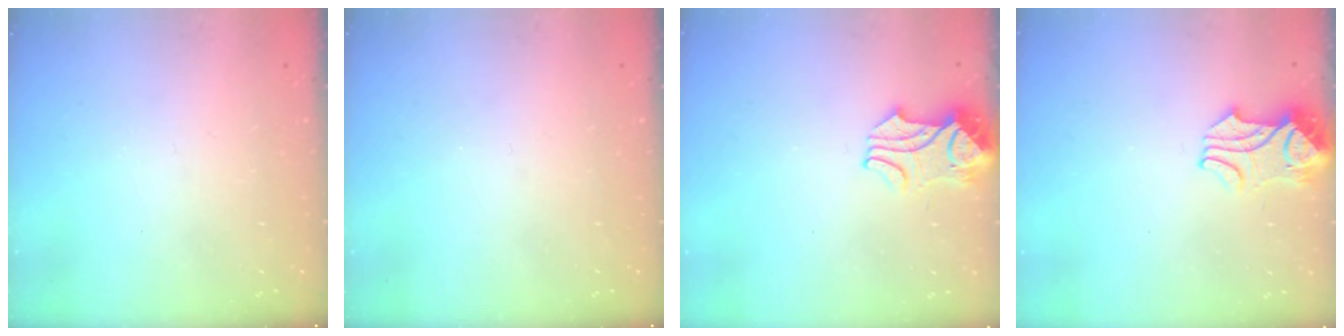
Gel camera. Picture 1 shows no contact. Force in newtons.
{"total": 0.0}
{"total": 2.1, "press": 2.0, "slide": 0.5}
{"total": 2.1, "press": 2.0, "slide": 0.5}